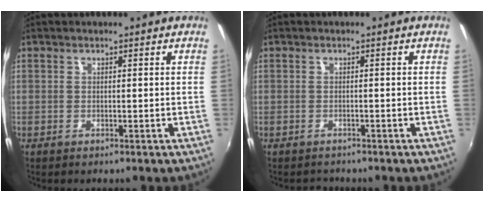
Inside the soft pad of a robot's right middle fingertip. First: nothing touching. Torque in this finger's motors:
{"motor_torque": [-0.68, 0.03, -0.13, -0.09]}